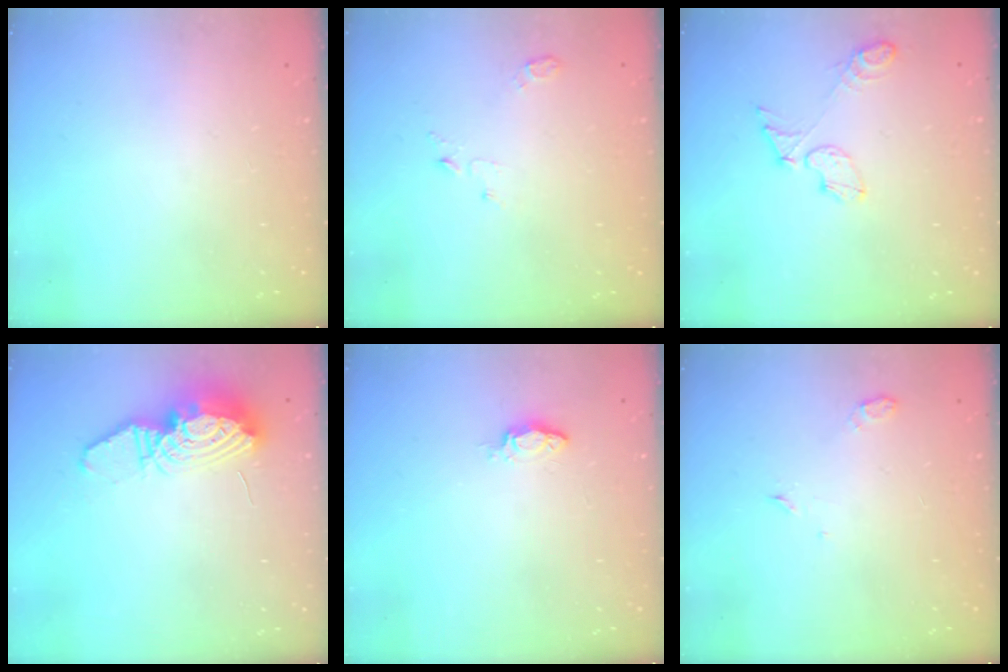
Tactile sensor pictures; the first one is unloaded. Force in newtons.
{"total": 3.8, "press": 3.8, "slide": 0.4}
{"total": 6.8, "press": 6.8, "slide": 0.4}
{"total": 13.1, "press": 13.0, "slide": 1.4}
{"total": 2.8, "press": 2.8, "slide": 0.4}
{"total": 3.3, "press": 3.3, "slide": 0.6}